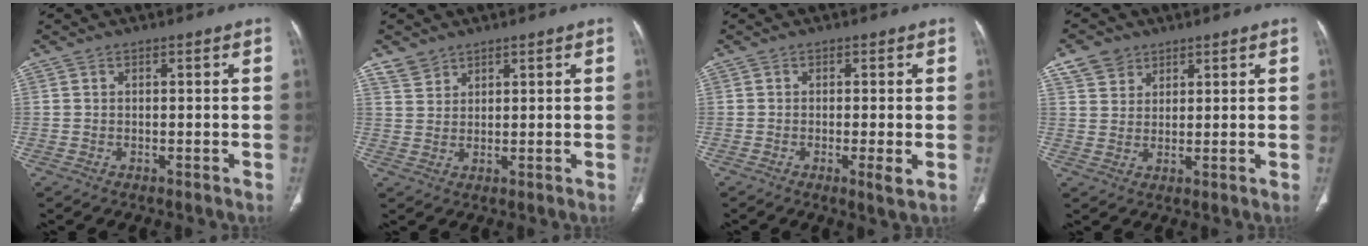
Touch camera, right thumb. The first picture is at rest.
{"total": 3.2, "force": [2.6, 1.8, 0.4], "torque": [0.004, -0.008, 0.052]}
{"total": 2.9, "force": [-0.7, 0.2, 2.8], "torque": [-0.056, -0.011, -0.015]}
{"total": 5.2, "force": [3.4, 3.8, 1.3], "torque": [-0.009, -0.013, 0.067]}